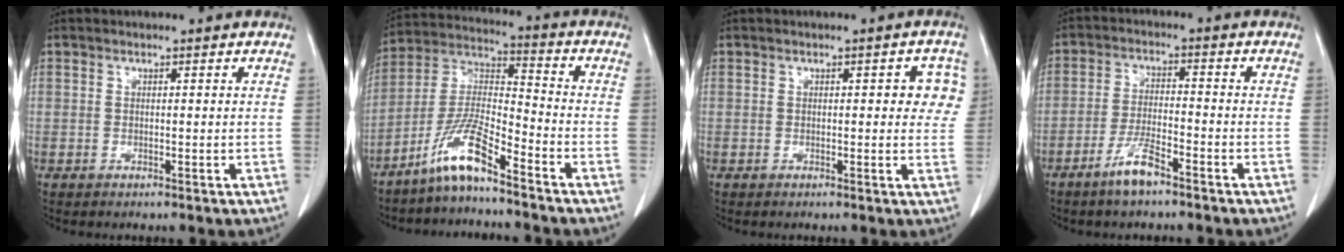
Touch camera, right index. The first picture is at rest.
{"total": 9.8, "force": [-7.0, 0.8, 6.7], "torque": [-0.148, -0.002, -0.143]}
{"total": 4.2, "force": [1.0, 1.8, 3.7], "torque": [-0.026, 0.011, 0.005]}
{"total": 6.2, "force": [-4.4, 0.9, 4.3], "torque": [-0.090, -0.006, -0.083]}